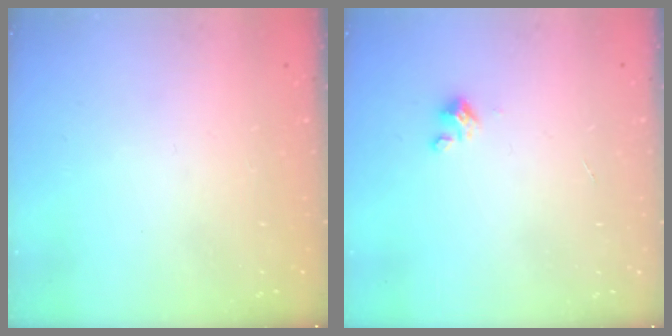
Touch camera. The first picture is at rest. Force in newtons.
{"total": 2.0, "press": 2.0, "slide": 0.2}